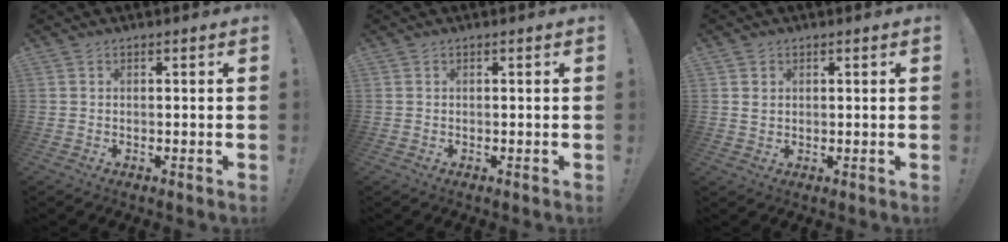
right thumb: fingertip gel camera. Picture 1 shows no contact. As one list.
[{"total": 0.0}, {"total": 1.8, "force": [0.8, 1.6, 0.3], "torque": [0.001, -0.001, 0.014]}]